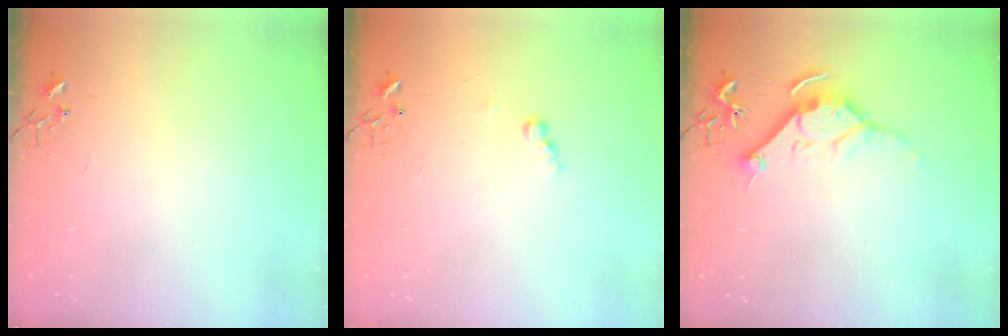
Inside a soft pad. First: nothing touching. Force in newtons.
{"total": 6.1, "press": 6.1, "slide": 0.3}
{"total": 11.4, "press": 11.4, "slide": 0.8}